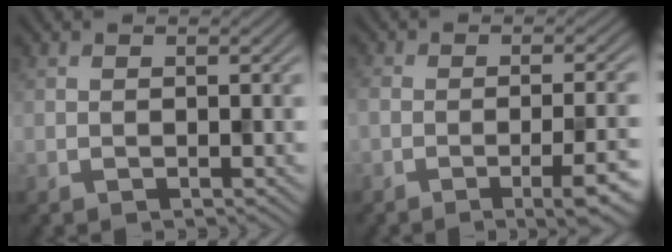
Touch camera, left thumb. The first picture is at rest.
{"total": 6.0, "force": [-3.1, 1.5, 4.9], "torque": [-0.076, 0.000, -0.043]}